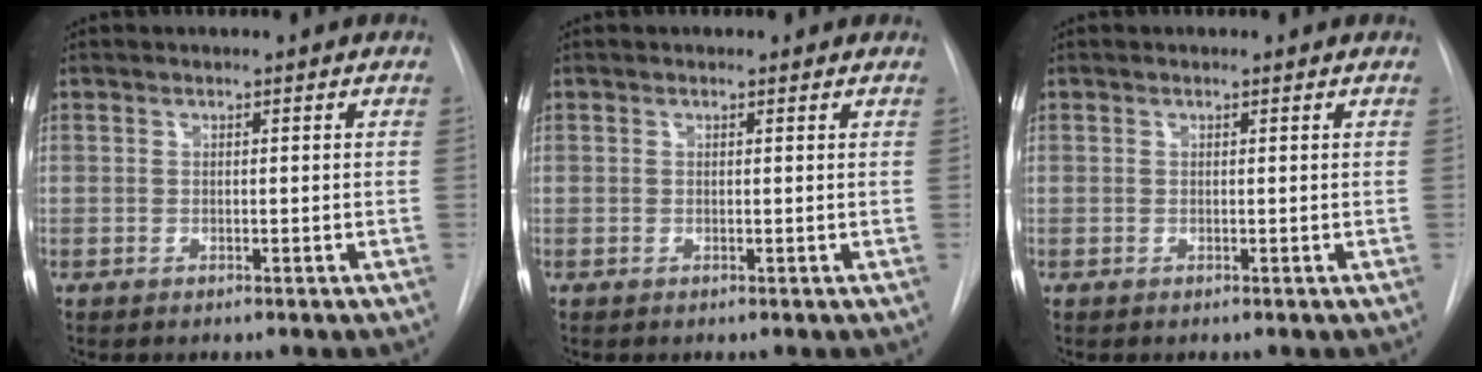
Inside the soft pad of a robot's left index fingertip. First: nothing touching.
{"total": 0.7, "force": [0.6, 0.3, 0.2], "torque": [-0.008, 0.004, 0.006]}
{"total": 0.0}